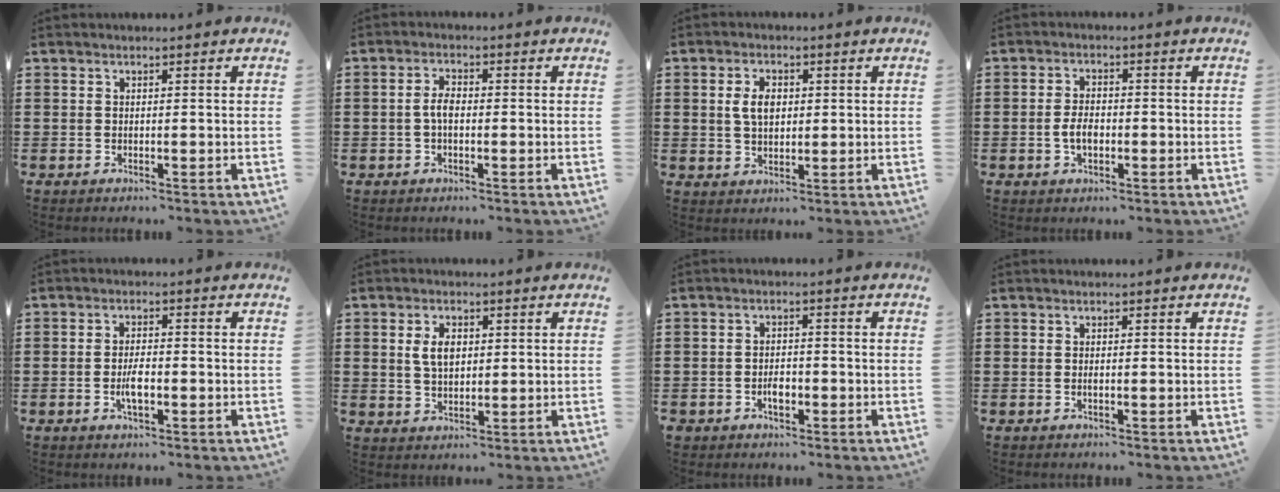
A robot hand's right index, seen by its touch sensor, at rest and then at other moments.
{"total": 2.7, "force": [-0.5, 1.3, 2.3], "torque": [-0.052, 0.001, -0.012]}
{"total": 4.1, "force": [0.7, 2.5, 3.2], "torque": [-0.075, 0.009, 0.008]}
{"total": 3.3, "force": [-0.7, 1.8, 2.7], "torque": [-0.066, -0.002, -0.017]}
{"total": 3.7, "force": [-1.1, 1.1, 3.4], "torque": [-0.067, -0.004, -0.019]}
{"total": 4.1, "force": [0.9, 2.4, 3.2], "torque": [-0.060, 0.008, 0.012]}
{"total": 2.4, "force": [-1.2, 1.5, 1.5], "torque": [-0.033, -0.001, -0.022]}
{"total": 0.6, "force": [-0.2, 0.0, 0.6], "torque": [-0.014, -0.008, -0.001]}